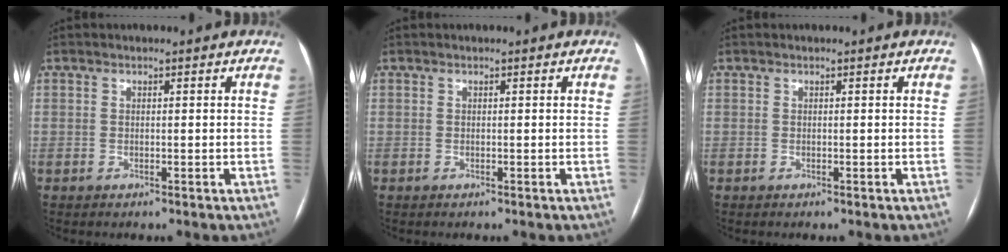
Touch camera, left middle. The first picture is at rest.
{"total": 0.0}
{"total": 0.0}